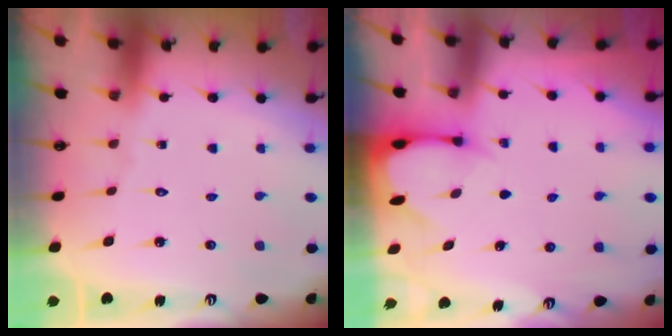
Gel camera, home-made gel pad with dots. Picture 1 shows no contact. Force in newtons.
{"total": 3.2, "press": 3.2, "slide": 0.3}